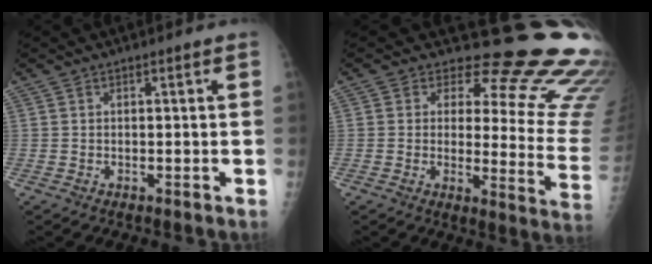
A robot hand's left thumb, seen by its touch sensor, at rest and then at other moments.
{"total": 19.7, "force": [15.9, 6.8, 9.5], "torque": [-0.067, -0.142, 0.167]}